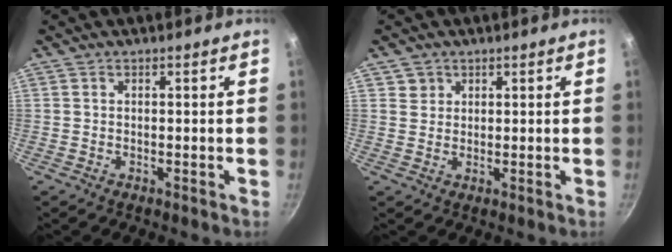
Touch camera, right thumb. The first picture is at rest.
{"total": 2.5, "force": [1.1, 2.2, 0.2], "torque": [0.017, 0.007, 0.016]}